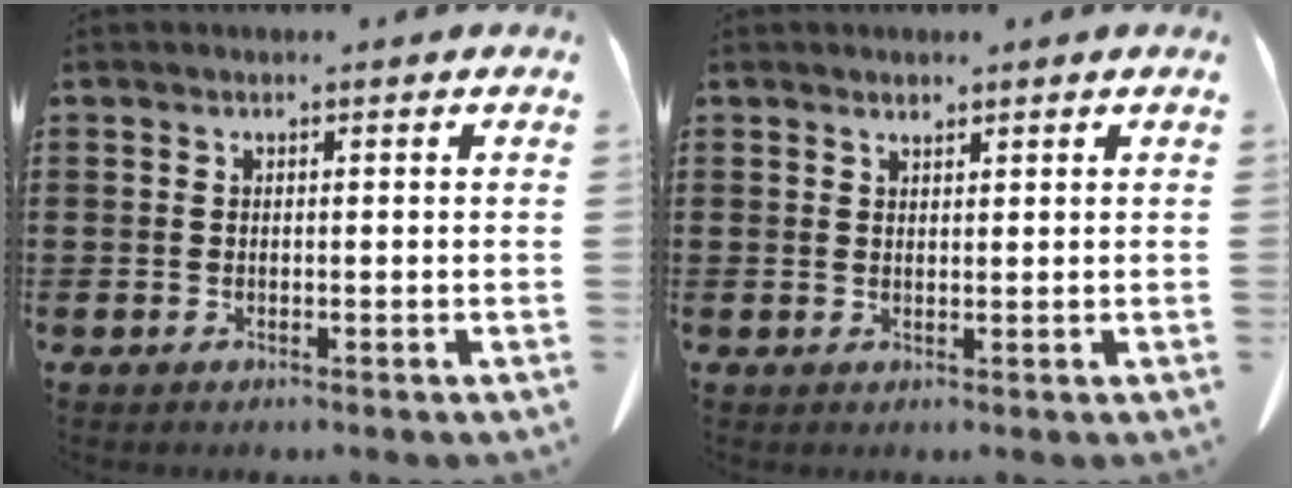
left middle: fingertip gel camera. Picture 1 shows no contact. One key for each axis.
{"total": 1.1, "fx": 1.0, "fy": 0.3, "fz": 0.4, "tx": -0.009, "ty": 0.000, "tz": 0.020}